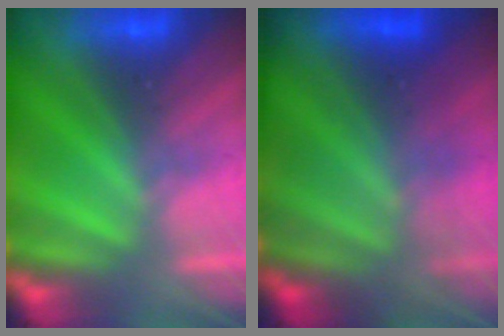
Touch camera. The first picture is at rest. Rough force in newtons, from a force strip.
{"total": 5.6}